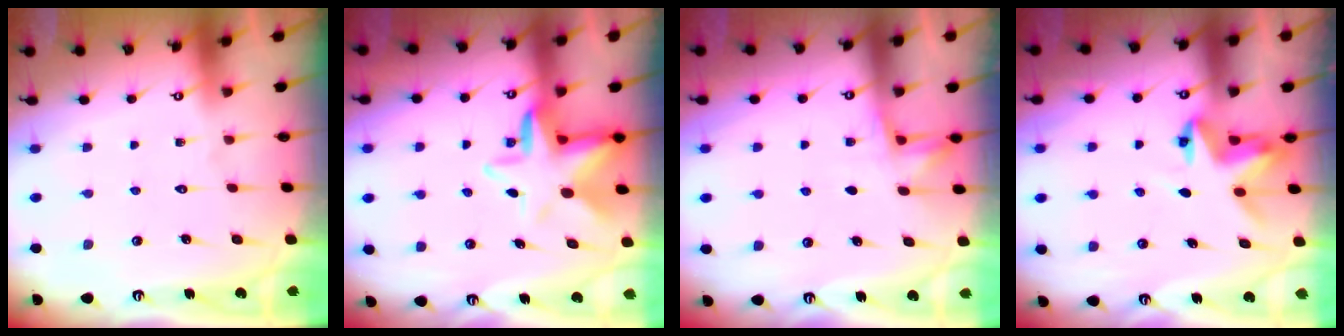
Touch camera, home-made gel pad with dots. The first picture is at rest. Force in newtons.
{"total": 8.7, "press": 8.6, "slide": 1.5}
{"total": 4.0, "press": 3.7, "slide": 1.7}
{"total": 5.9, "press": 5.8, "slide": 0.4}